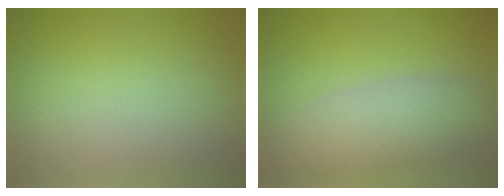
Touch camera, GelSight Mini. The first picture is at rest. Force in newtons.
{"total": 4.5, "press": 4.5, "slide": 0.2}